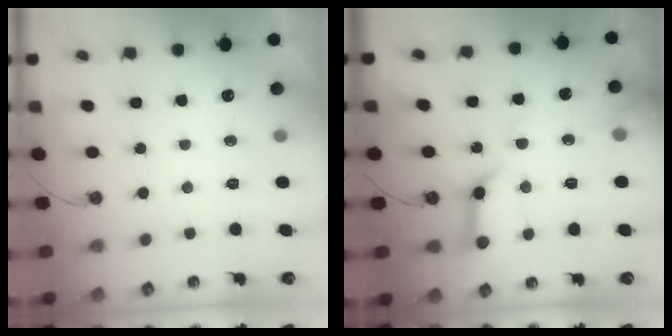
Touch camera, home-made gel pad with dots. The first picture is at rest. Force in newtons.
{"total": 13.8, "press": 13.7, "slide": 1.5}